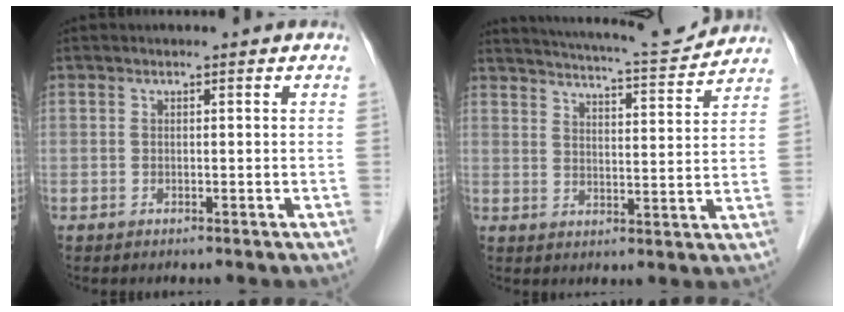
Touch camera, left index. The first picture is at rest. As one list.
[{"total": 14.0, "force": [13.3, 0.9, 4.3], "torque": [-0.074, -0.002, 0.183]}]